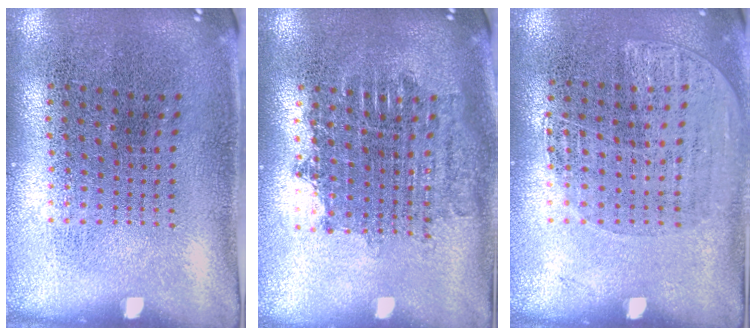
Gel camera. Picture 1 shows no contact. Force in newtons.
{"total": 1.8, "press": 1.5, "slide": 1.0}
{"total": 1.2, "press": 1.1, "slide": 0.5}